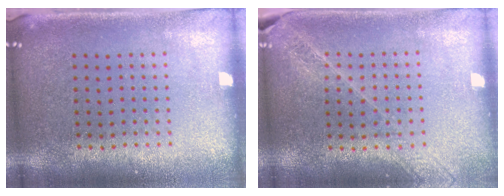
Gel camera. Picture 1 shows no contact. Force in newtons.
{"total": 1.6, "press": 1.5, "slide": 0.6}